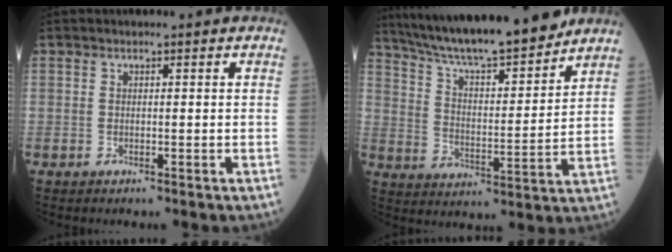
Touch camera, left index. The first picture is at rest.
{"total": 18.5, "force": [16.3, 1.5, 8.5], "torque": [-0.147, 0.001, 0.264]}